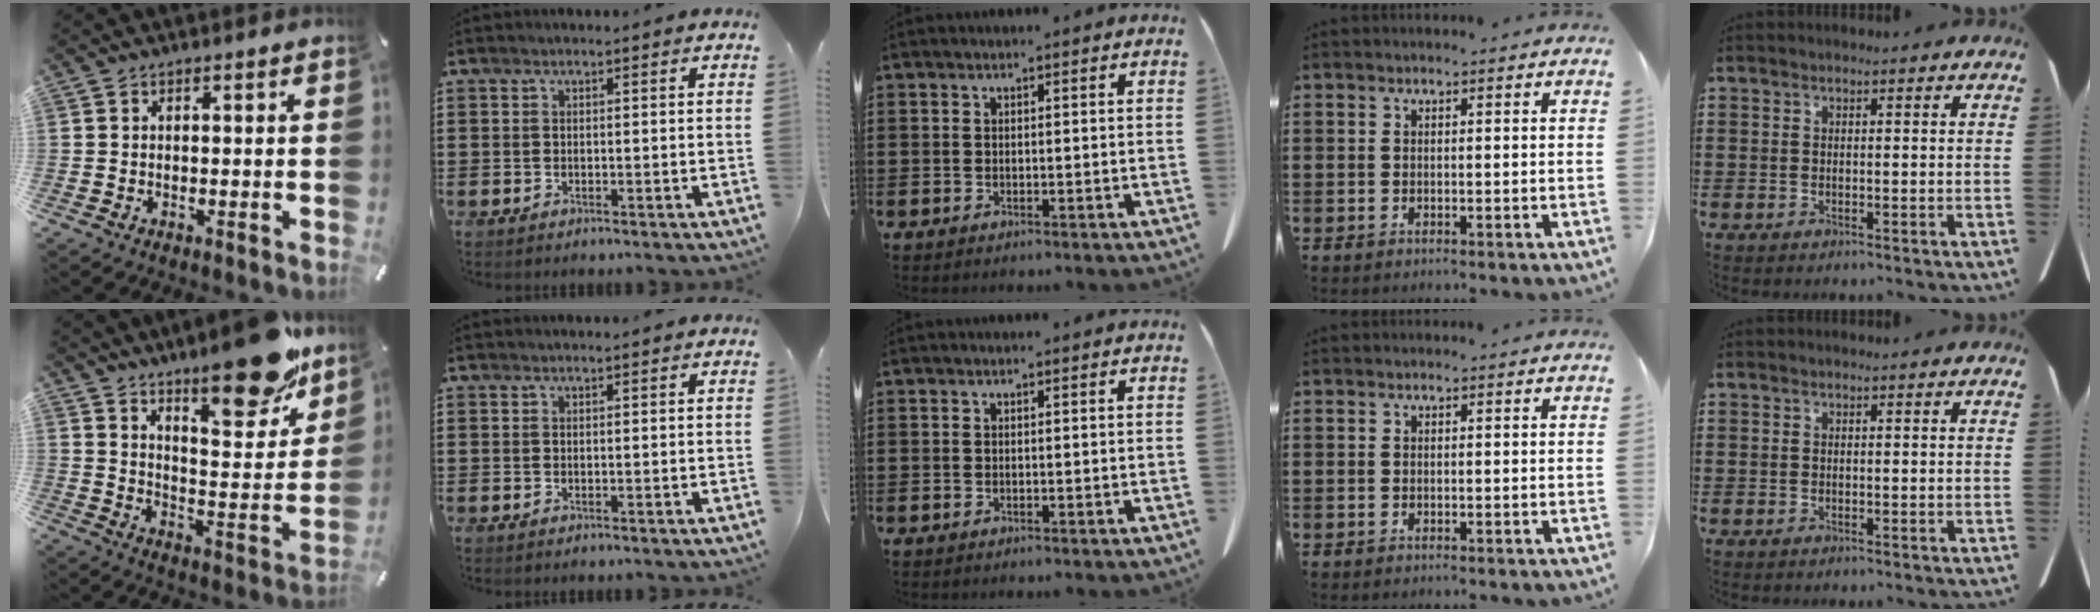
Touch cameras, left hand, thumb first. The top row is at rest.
{"thumb": {"total": 19.1, "force": [15.1, 6.1, 10.1], "torque": [-0.130, -0.116, 0.250]}}